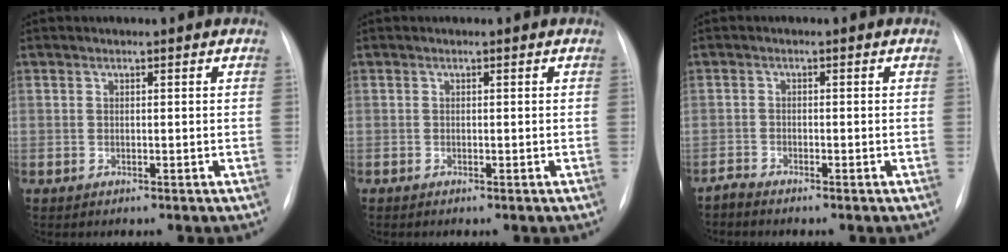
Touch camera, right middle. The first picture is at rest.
{"total": 0.0}
{"total": 1.3, "force": [-1.3, -0.2, -0.1], "torque": [0.005, -0.005, -0.027]}